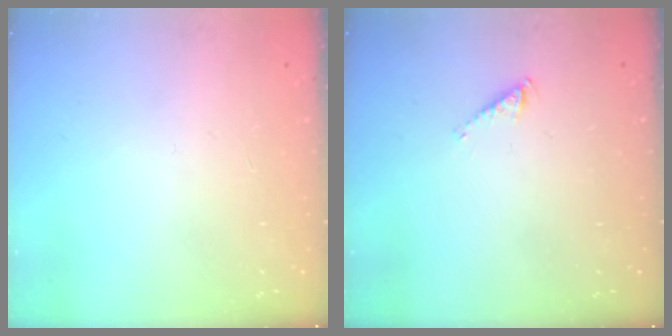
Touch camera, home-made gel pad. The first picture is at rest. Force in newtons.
{"total": 2.9, "press": 2.9, "slide": 0.5}